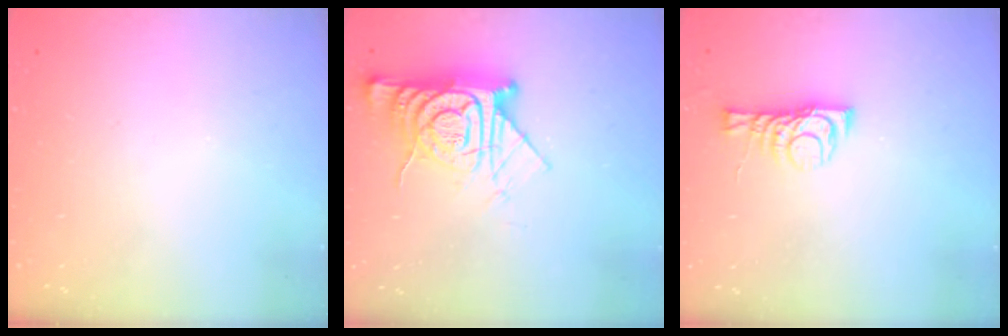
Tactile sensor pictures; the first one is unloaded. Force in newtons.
{"total": 14.6, "press": 14.5, "slide": 1.4}
{"total": 7.0, "press": 6.9, "slide": 0.5}